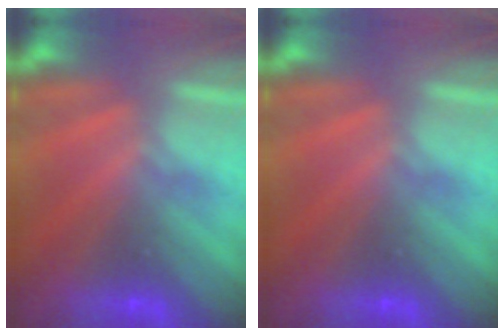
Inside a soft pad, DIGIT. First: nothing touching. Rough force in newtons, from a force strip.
{"total": 0.0}